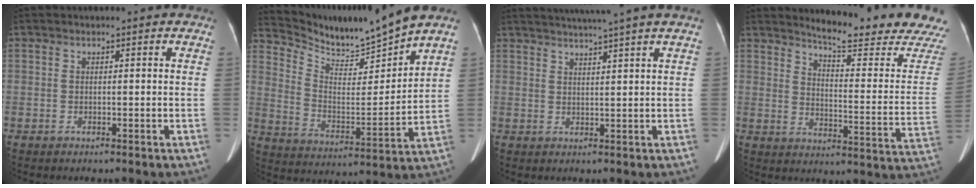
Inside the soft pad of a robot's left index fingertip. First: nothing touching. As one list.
[{"total": 10.8, "force": [10.5, -1.5, 1.8], "torque": [-0.055, -0.024, 0.204]}, {"total": 8.4, "force": [7.0, -2.0, 4.1], "torque": [-0.059, 0.010, 0.094]}, {"total": 19.5, "force": [18.5, -0.4, 6.1], "torque": [-0.093, -0.122, 0.220]}]